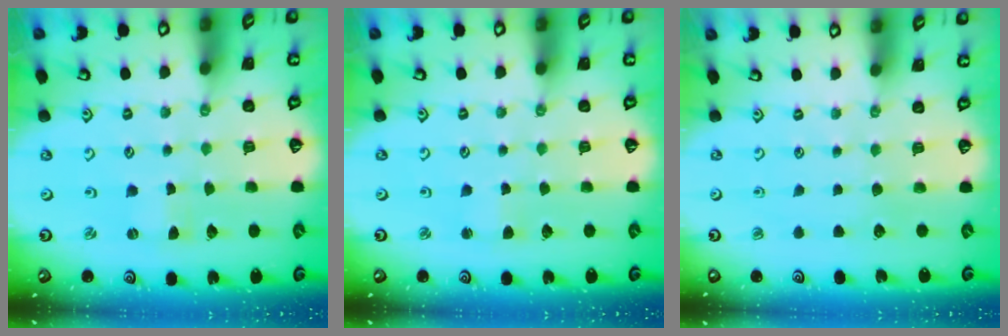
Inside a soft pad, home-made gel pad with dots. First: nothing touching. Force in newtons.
{"total": 1.9, "press": 1.9, "slide": 0.2}
{"total": 0.0}